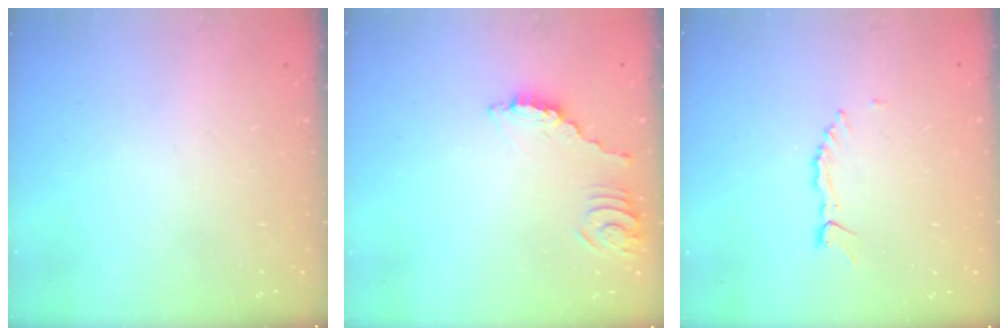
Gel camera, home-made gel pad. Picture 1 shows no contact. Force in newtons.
{"total": 3.0, "press": 3.0, "slide": 0.1}
{"total": 1.7, "press": 1.7, "slide": 0.2}